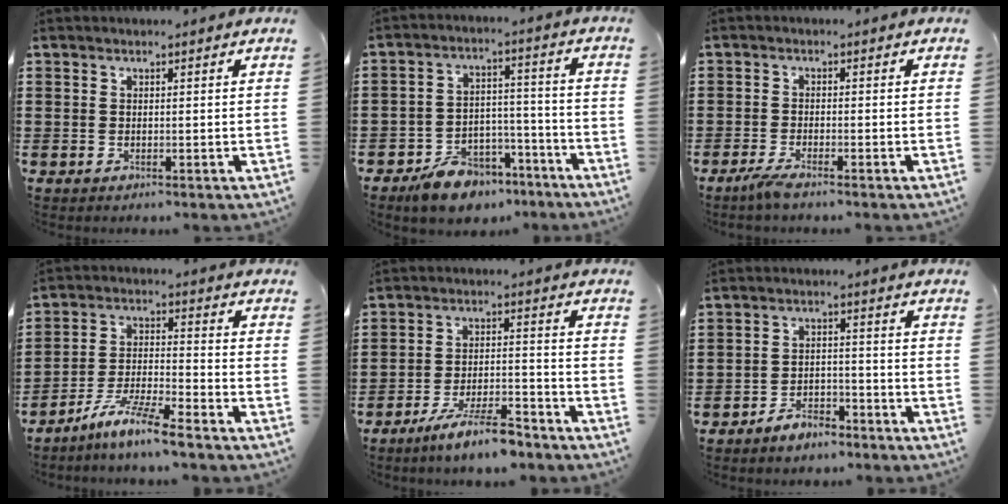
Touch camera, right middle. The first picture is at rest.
{"total": 7.8, "force": [-6.6, 3.5, 2.3], "torque": [-0.041, 0.036, -0.124]}
{"total": 2.2, "force": [-1.6, 0.0, 1.5], "torque": [-0.041, -0.006, -0.034]}
{"total": 7.7, "force": [-6.6, -0.2, 4.0], "torque": [-0.090, -0.012, -0.130]}
{"total": 7.4, "force": [-5.9, 0.8, 4.3], "torque": [-0.086, -0.002, -0.111]}
{"total": 3.7, "force": [-3.5, 1.0, 0.6], "torque": [-0.013, 0.010, -0.072]}